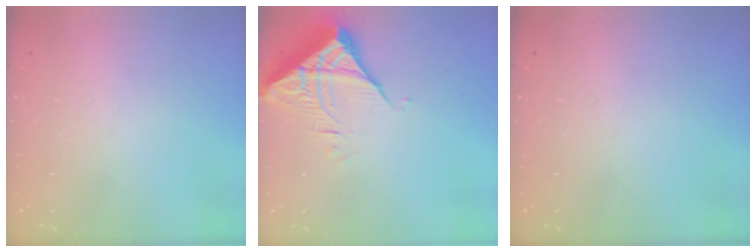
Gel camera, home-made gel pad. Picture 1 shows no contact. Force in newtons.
{"total": 6.6, "press": 6.6, "slide": 0.8}
{"total": 0.0}